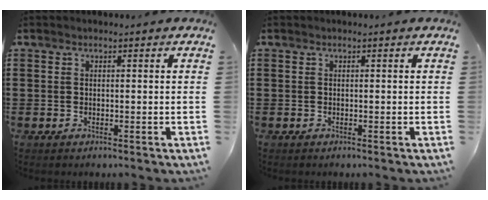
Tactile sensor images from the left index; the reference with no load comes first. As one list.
[{"total": 0.0}]